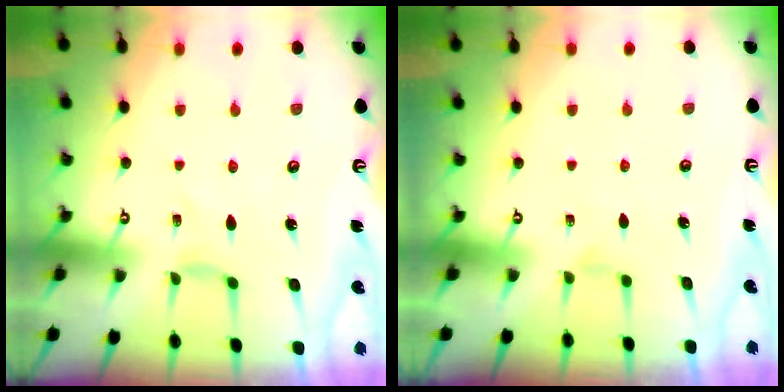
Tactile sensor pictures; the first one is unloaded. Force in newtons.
{"total": 1.6, "press": 1.6, "slide": 0.4}